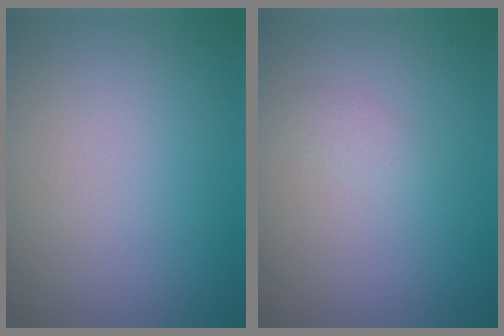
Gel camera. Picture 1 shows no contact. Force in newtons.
{"total": 0.7, "press": 0.7, "slide": 0.0}